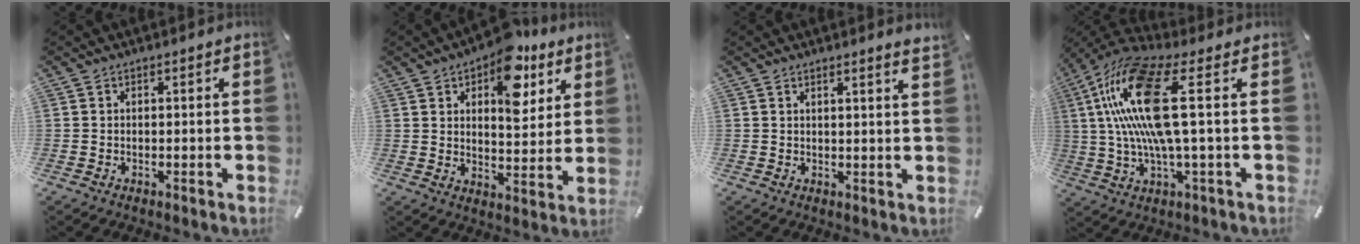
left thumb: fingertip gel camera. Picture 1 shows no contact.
{"total": 13.9, "force": [7.8, 7.9, 8.3], "torque": [-0.107, -0.038, 0.131]}
{"total": 2.2, "force": [1.8, -0.2, 1.3], "torque": [-0.027, -0.007, 0.032]}
{"total": 19.1, "force": [3.4, 5.0, 18.1], "torque": [-0.393, -0.022, 0.042]}